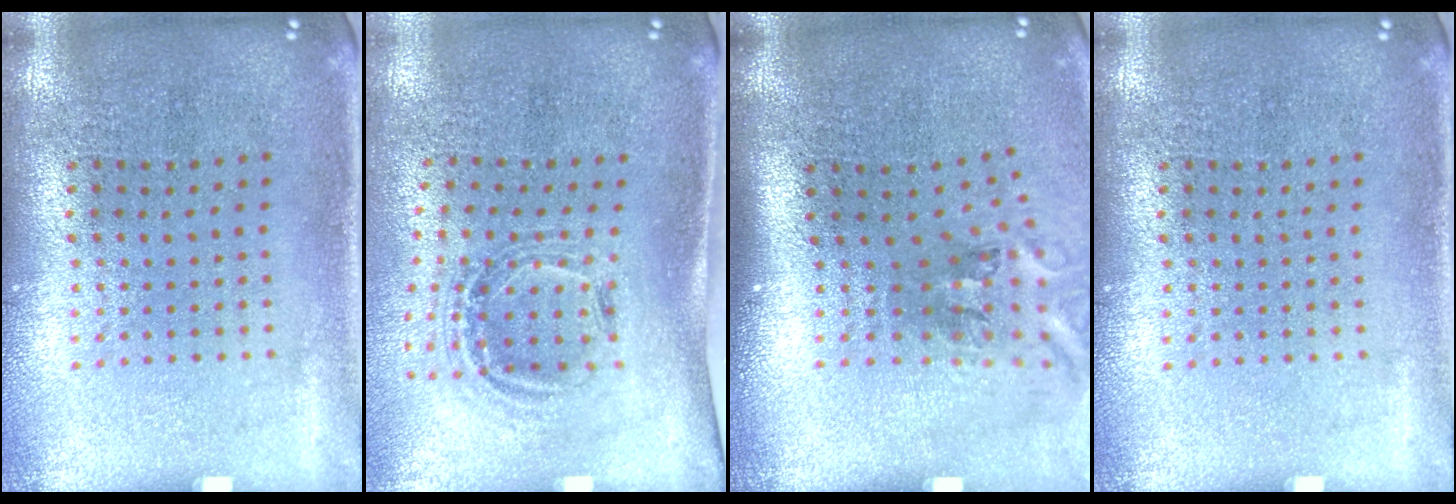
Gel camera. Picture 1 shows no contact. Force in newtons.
{"total": 1.1, "press": 1.0, "slide": 0.4}
{"total": 2.1, "press": 1.3, "slide": 1.7}
{"total": 0.0}